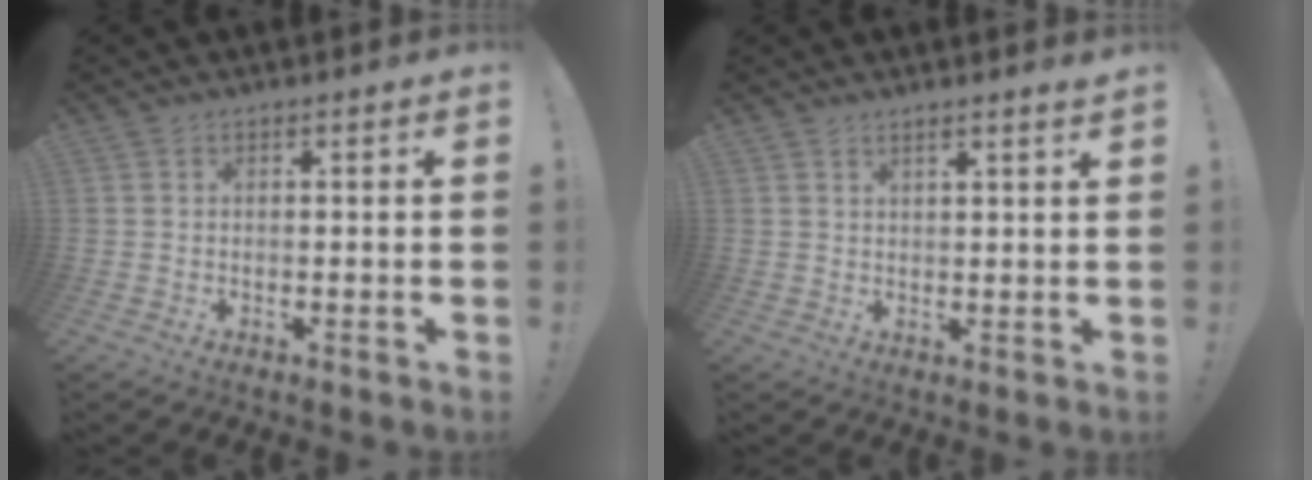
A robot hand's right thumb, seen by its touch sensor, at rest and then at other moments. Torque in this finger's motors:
{"motor_torque": [0.70, 0.27, -0.27, 0.11, 0.07]}